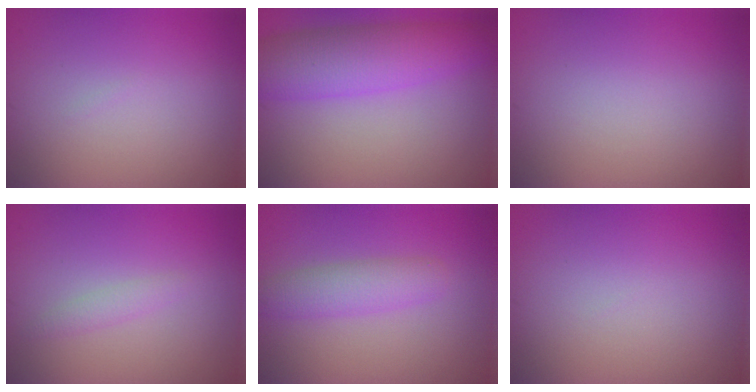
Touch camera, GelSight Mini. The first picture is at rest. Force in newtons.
{"total": 6.4, "press": 6.4, "slide": 0.2}
{"total": 0.0}
{"total": 1.0, "press": 1.0, "slide": 0.1}
{"total": 3.0, "press": 3.0, "slide": 0.1}
{"total": 0.0}